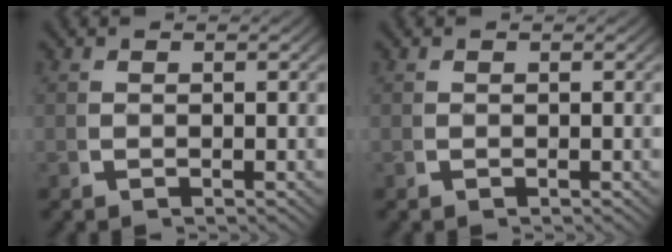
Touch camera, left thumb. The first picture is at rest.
{"total": 0.0}